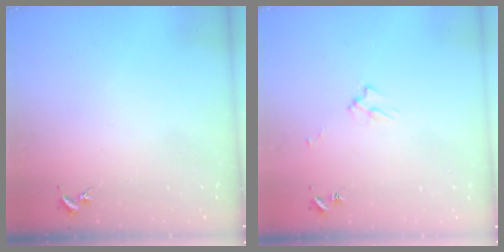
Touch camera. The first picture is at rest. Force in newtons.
{"total": 2.5, "press": 2.5, "slide": 0.4}